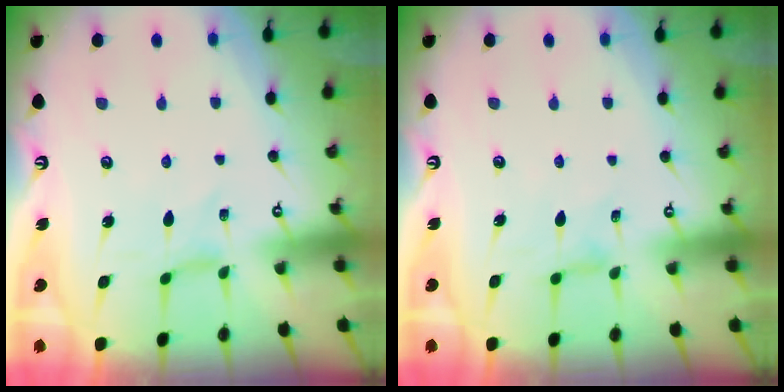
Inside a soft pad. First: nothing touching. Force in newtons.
{"total": 0.9, "press": 0.8, "slide": 0.3}